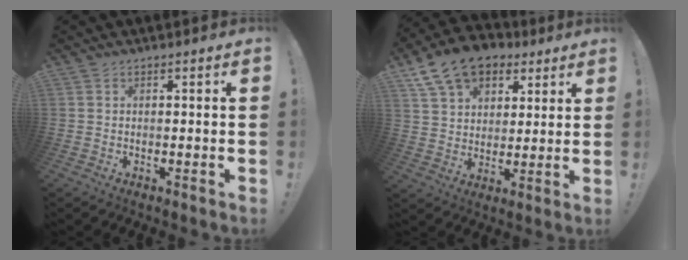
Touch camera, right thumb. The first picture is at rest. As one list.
[{"total": 15.2, "force": [8.7, 10.2, 7.1], "torque": [-0.116, -0.043, 0.166]}]